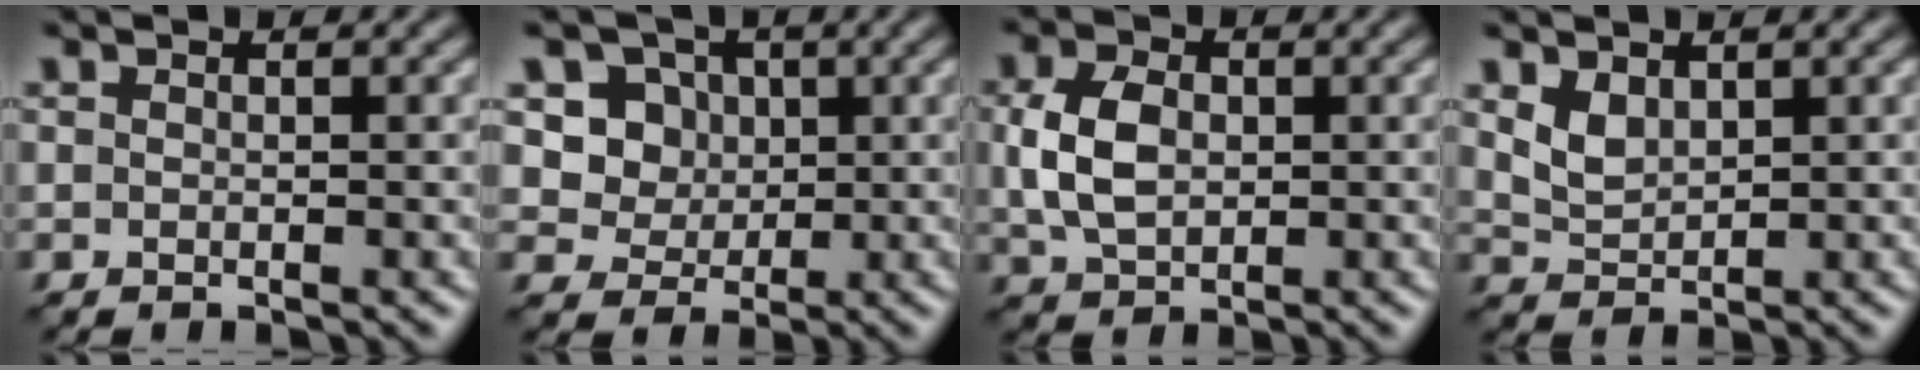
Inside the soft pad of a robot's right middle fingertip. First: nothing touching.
{"total": 4.9, "force": [1.7, 4.2, 1.8], "torque": [-0.043, -0.011, 0.042]}
{"total": 4.8, "force": [0.3, 3.4, 3.4], "torque": [-0.077, 0.002, 0.007]}
{"total": 2.2, "force": [1.3, 1.4, 1.2], "torque": [-0.030, -0.004, 0.033]}